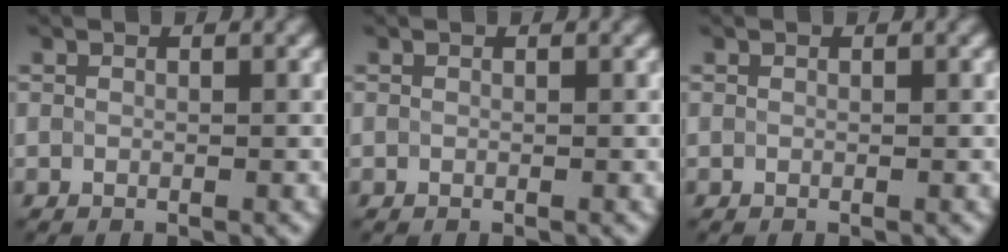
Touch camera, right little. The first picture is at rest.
{"total": 0.0}
{"total": 0.0}